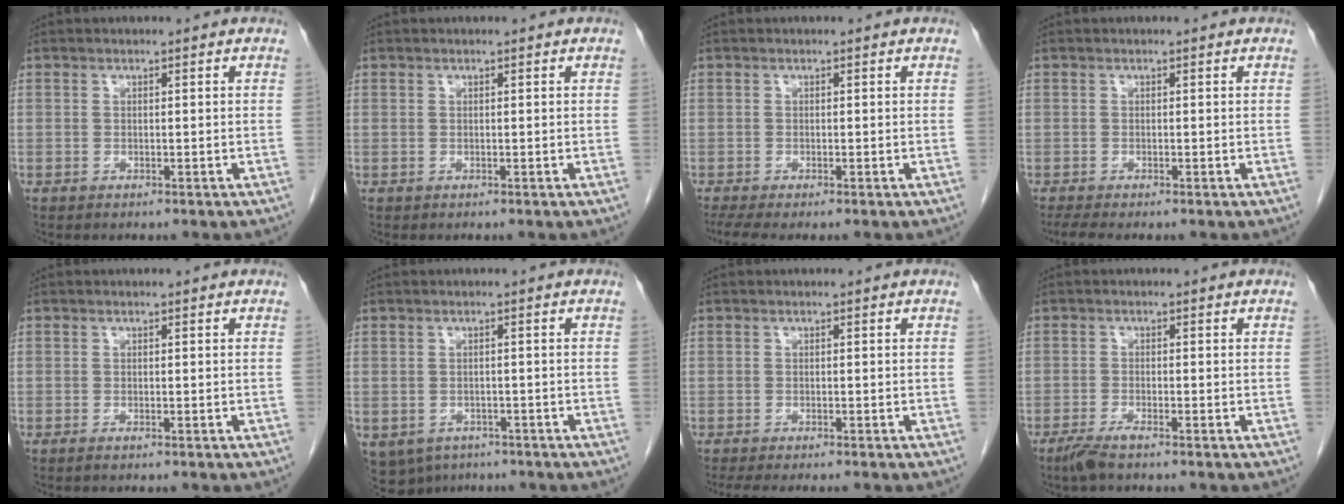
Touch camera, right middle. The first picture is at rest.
{"total": 0.0}
{"total": 3.0, "force": [-2.4, 0.2, 1.9], "torque": [-0.035, -0.009, -0.043]}
{"total": 2.2, "force": [-1.8, 0.0, 1.2], "torque": [-0.026, -0.007, -0.033]}
{"total": 0.6, "force": [-0.5, 0.0, 0.4], "torque": [-0.011, -0.001, -0.008]}
{"total": 8.8, "force": [-5.1, 6.6, 2.7], "torque": [-0.071, -0.009, -0.064]}
{"total": 5.1, "force": [-4.3, 0.3, 2.6], "torque": [-0.029, -0.010, -0.067]}
{"total": 3.0, "force": [-2.3, 0.2, 1.9], "torque": [-0.047, -0.006, -0.047]}